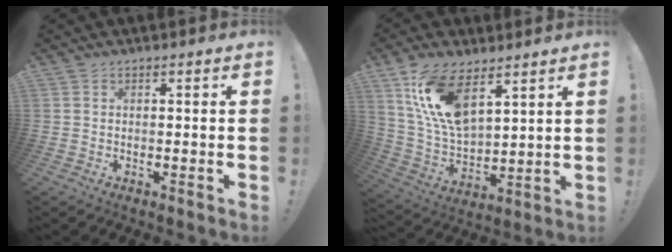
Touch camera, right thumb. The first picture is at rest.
{"total": 15.3, "force": [9.2, 7.0, 10.0], "torque": [-0.209, -0.046, 0.169]}